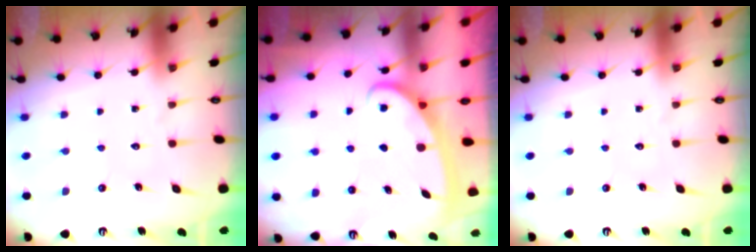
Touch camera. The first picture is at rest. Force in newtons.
{"total": 3.0, "press": 3.0, "slide": 0.4}
{"total": 0.0}